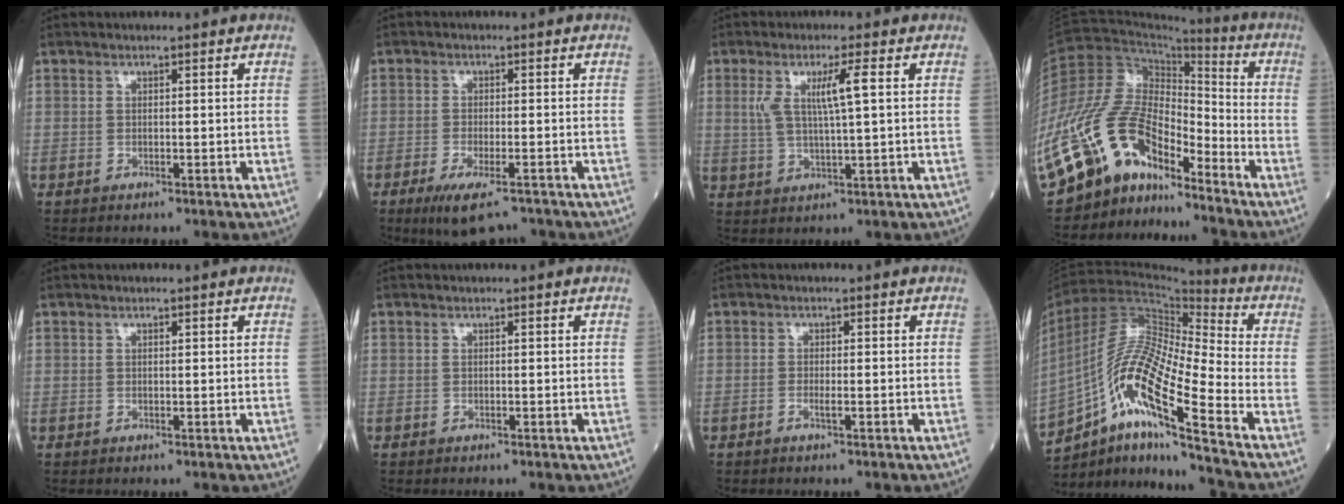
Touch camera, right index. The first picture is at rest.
{"total": 6.8, "force": [-5.0, 1.6, 4.4], "torque": [-0.072, -0.014, -0.081]}
{"total": 5.5, "force": [1.6, -0.1, 5.3], "torque": [-0.105, 0.004, 0.036]}
{"total": 19.3, "force": [-14.2, 8.6, 9.8], "torque": [-0.211, 0.051, -0.259]}
{"total": 0.0}
{"total": 0.0}
{"total": 1.0, "force": [-0.6, 0.1, 0.8], "torque": [-0.019, 0.000, -0.012]}
{"total": 15.8, "force": [-8.7, 1.0, 13.2], "torque": [-0.261, -0.001, -0.157]}